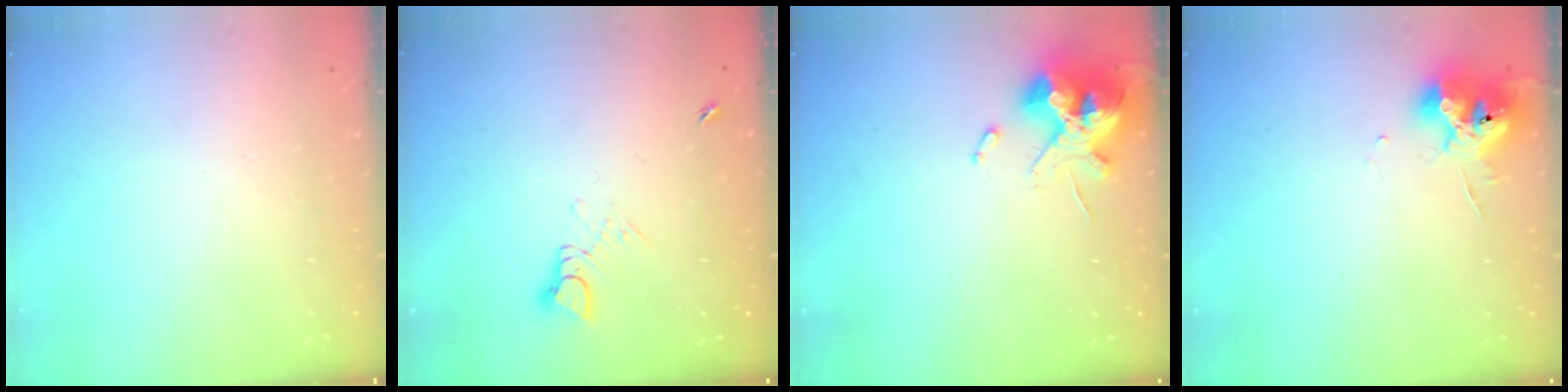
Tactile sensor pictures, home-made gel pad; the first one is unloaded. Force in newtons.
{"total": 3.6, "press": 3.6, "slide": 0.3}
{"total": 13.3, "press": 13.2, "slide": 1.5}
{"total": 10.3, "press": 10.3, "slide": 1.1}